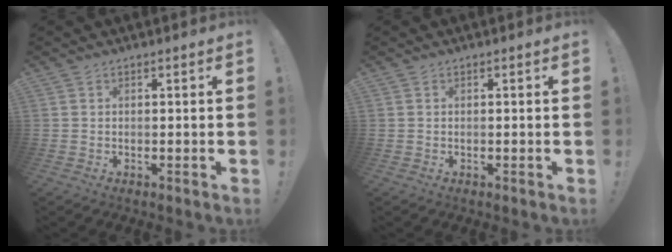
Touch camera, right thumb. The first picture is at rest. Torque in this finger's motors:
{"motor_torque": [-0.13, -0.22, -0.09, 0.12, 0.00]}